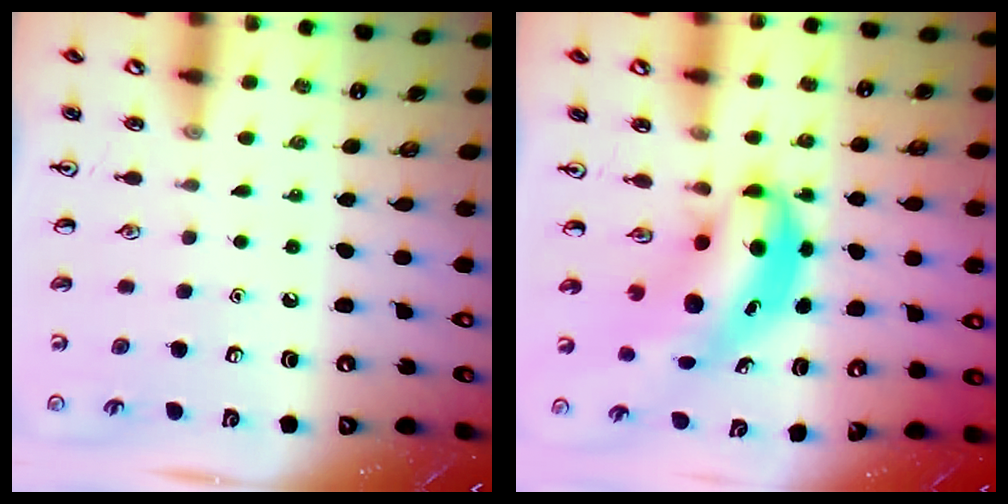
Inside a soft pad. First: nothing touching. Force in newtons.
{"total": 7.7, "press": 7.4, "slide": 1.9}